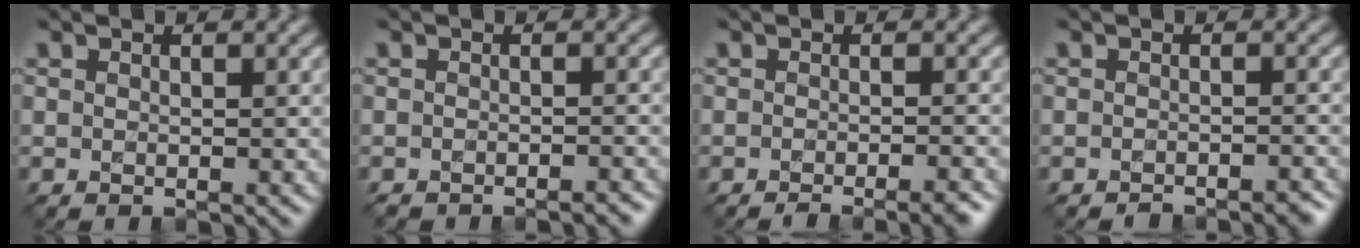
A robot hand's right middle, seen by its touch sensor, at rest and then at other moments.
{"total": 2.1, "force": [-2.0, 0.2, 0.5], "torque": [-0.001, 0.000, -0.024]}
{"total": 3.8, "force": [-2.7, 0.8, 2.6], "torque": [-0.031, 0.005, -0.037]}
{"total": 2.1, "force": [-1.9, 0.4, 0.7], "torque": [-0.001, 0.004, -0.027]}